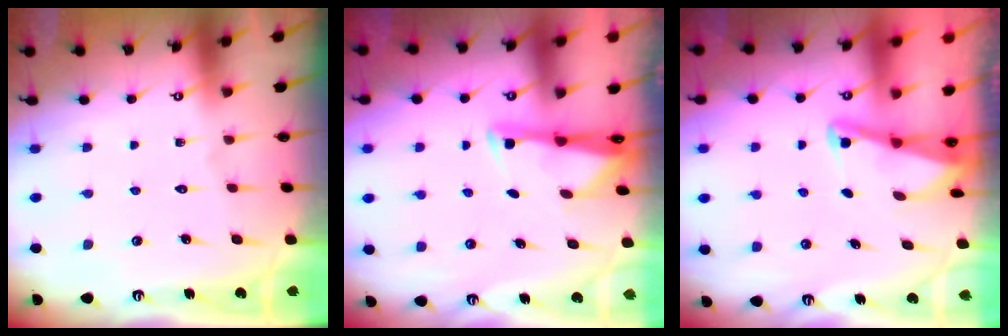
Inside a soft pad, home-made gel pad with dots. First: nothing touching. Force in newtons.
{"total": 2.6, "press": 2.6, "slide": 0.4}
{"total": 2.0, "press": 2.0, "slide": 0.3}